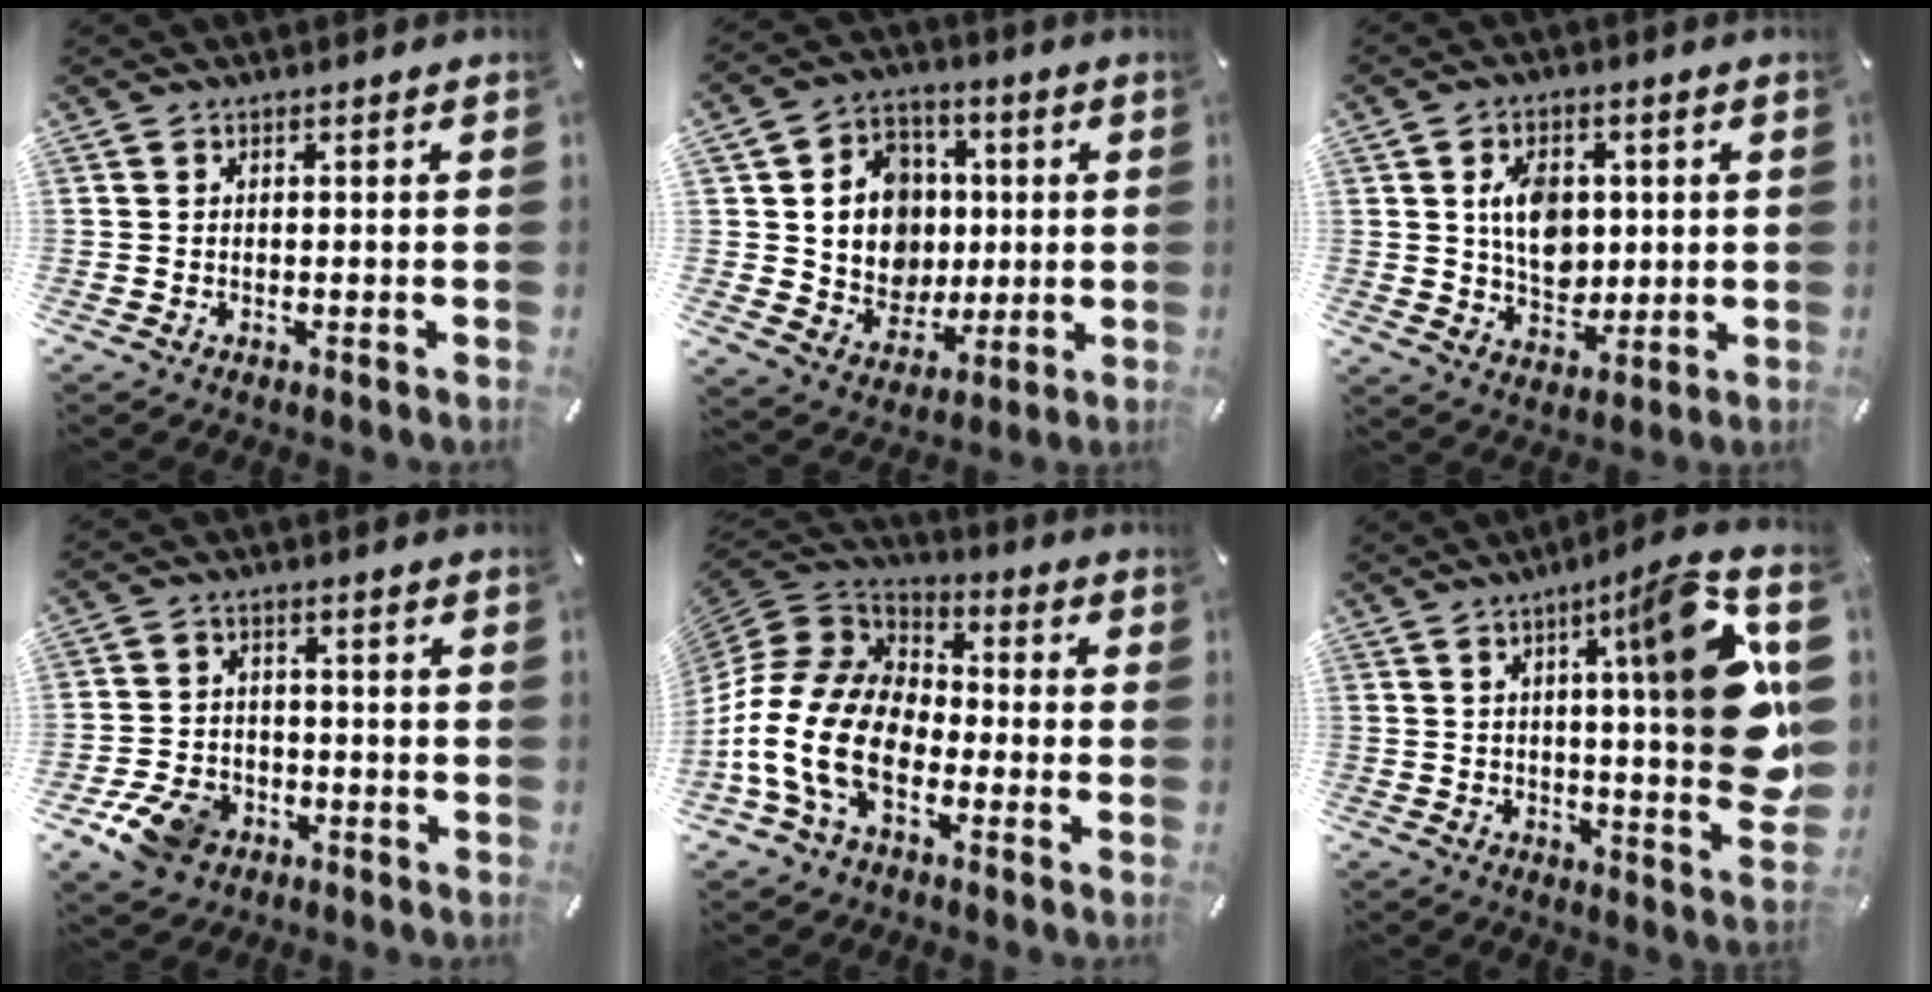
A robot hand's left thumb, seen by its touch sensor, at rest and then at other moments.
{"total": 13.0, "force": [0.9, 12.2, 4.5], "torque": [-0.072, 0.007, 0.031]}
{"total": 9.7, "force": [1.5, 7.5, 6.0], "torque": [-0.100, 0.007, 0.027]}
{"total": 9.4, "force": [-4.9, 6.8, 4.2], "torque": [-0.081, 0.030, -0.089]}
{"total": 18.2, "force": [-8.2, 11.5, 11.6], "torque": [-0.261, 0.024, -0.151]}
{"total": 22.0, "force": [5.6, 3.6, 21.0], "torque": [-0.292, -0.041, 0.071]}